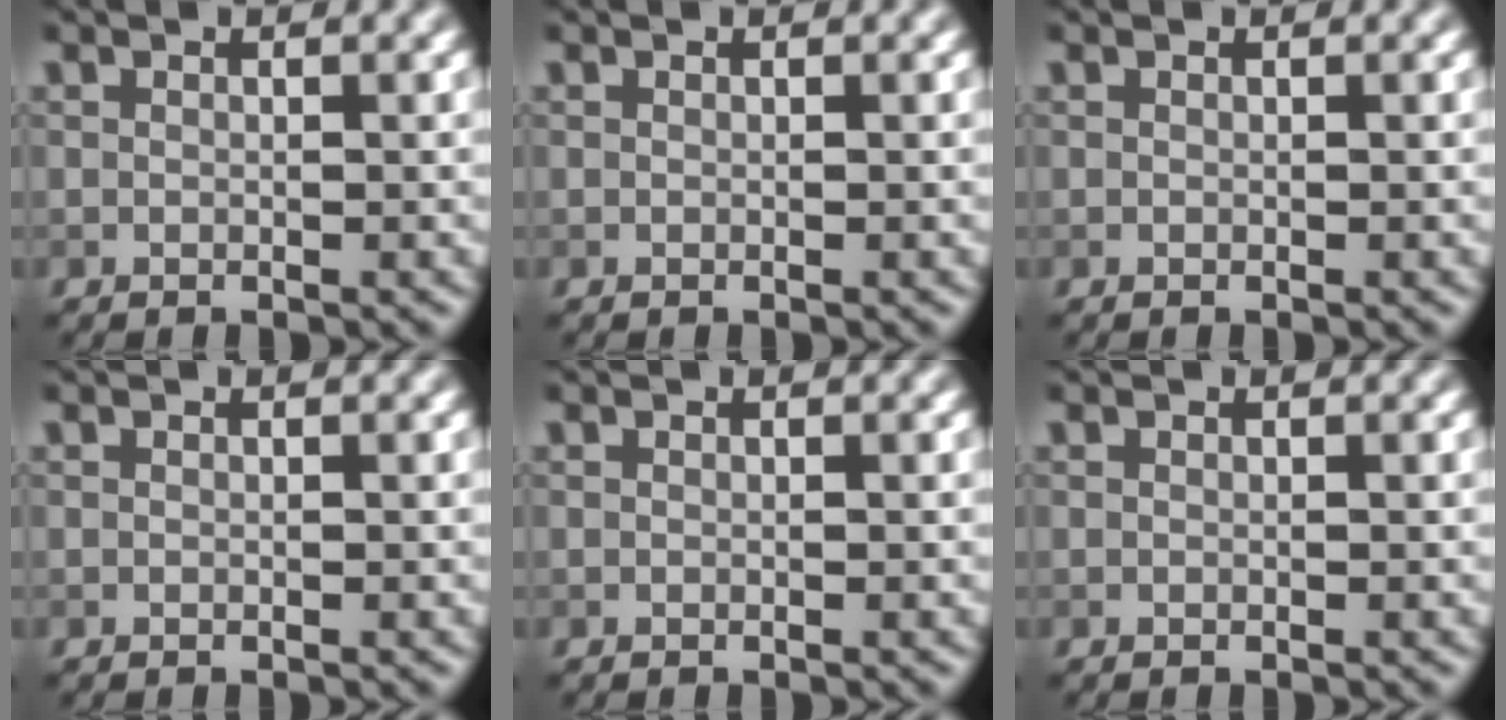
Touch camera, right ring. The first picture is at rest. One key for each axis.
{"total": 0.0}
{"total": 0.0}
{"total": 0.0}
{"total": 0.0}
{"total": 0.0}